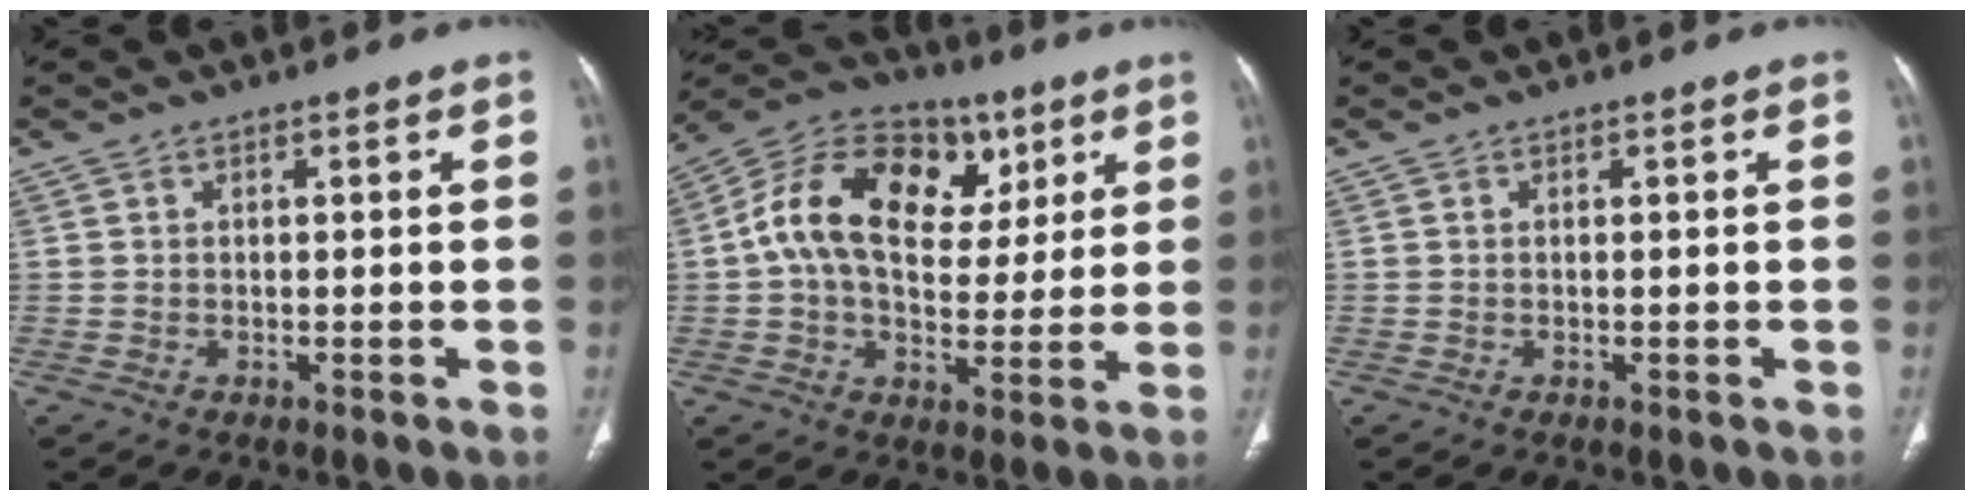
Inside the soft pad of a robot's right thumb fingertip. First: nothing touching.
{"total": 20.2, "force": [5.4, 13.5, 14.0], "torque": [-0.214, 0.011, 0.079]}
{"total": 0.0}